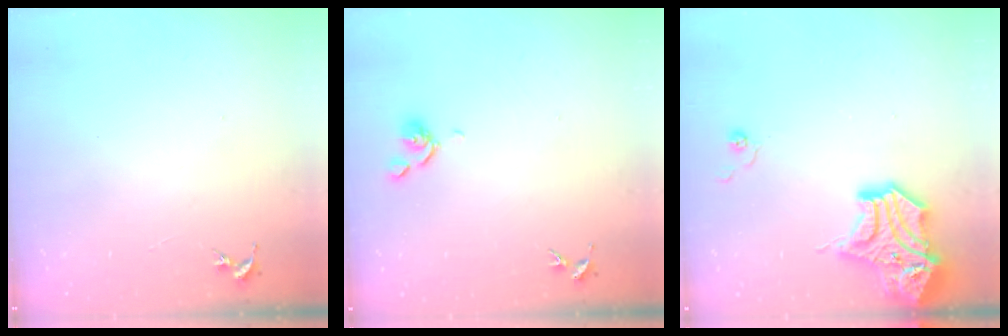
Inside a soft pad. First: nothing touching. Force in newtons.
{"total": 6.4, "press": 6.2, "slide": 1.3}
{"total": 15.8, "press": 15.6, "slide": 2.4}